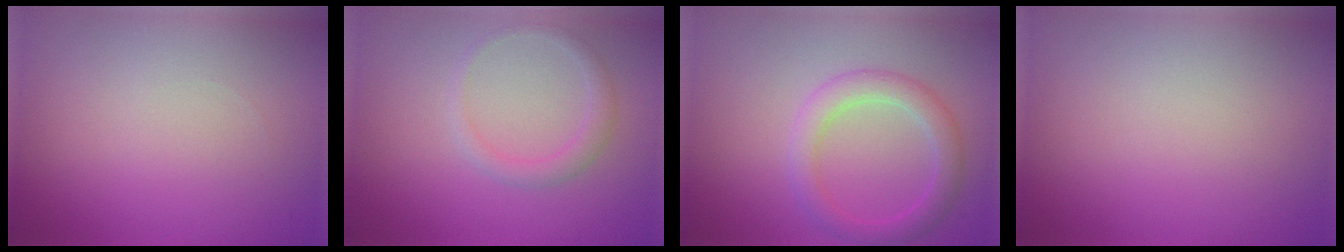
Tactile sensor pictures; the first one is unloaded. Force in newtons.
{"total": 1.7, "press": 1.7, "slide": 0.1}
{"total": 3.0, "press": 3.0, "slide": 0.2}
{"total": 0.0}